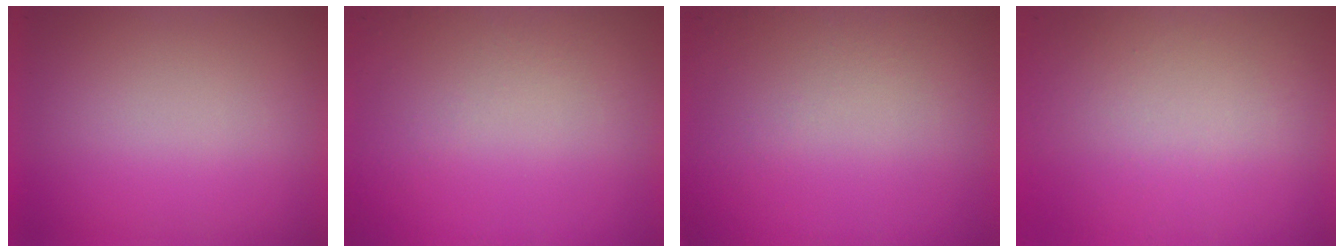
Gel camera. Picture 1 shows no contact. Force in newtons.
{"total": 5.1}
{"total": 5.1}
{"total": 8.1}